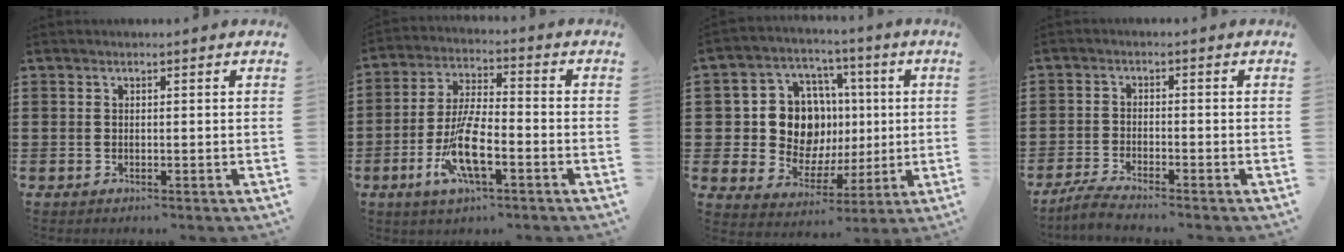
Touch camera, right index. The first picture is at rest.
{"total": 9.7, "force": [-3.8, 2.8, 8.4], "torque": [-0.181, -0.009, -0.072]}
{"total": 12.1, "force": [1.1, 10.5, 5.9], "torque": [-0.131, 0.015, 0.031]}
{"total": 3.1, "force": [-3.0, -0.3, 0.8], "torque": [-0.021, -0.001, -0.062]}